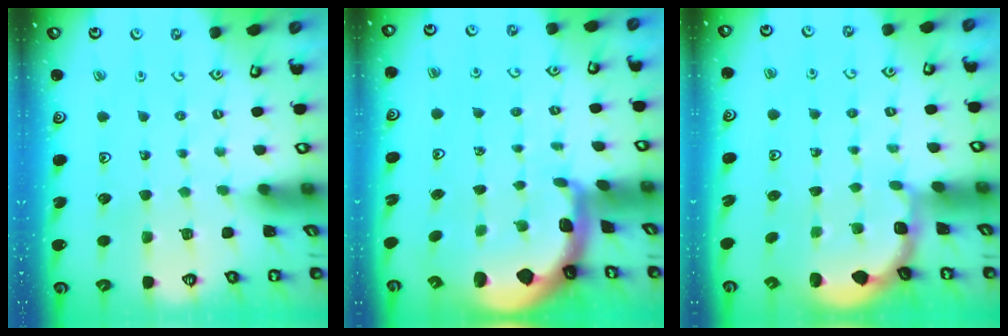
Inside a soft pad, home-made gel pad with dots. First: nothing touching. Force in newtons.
{"total": 1.8, "press": 1.7, "slide": 0.4}
{"total": 2.0, "press": 1.8, "slide": 0.7}